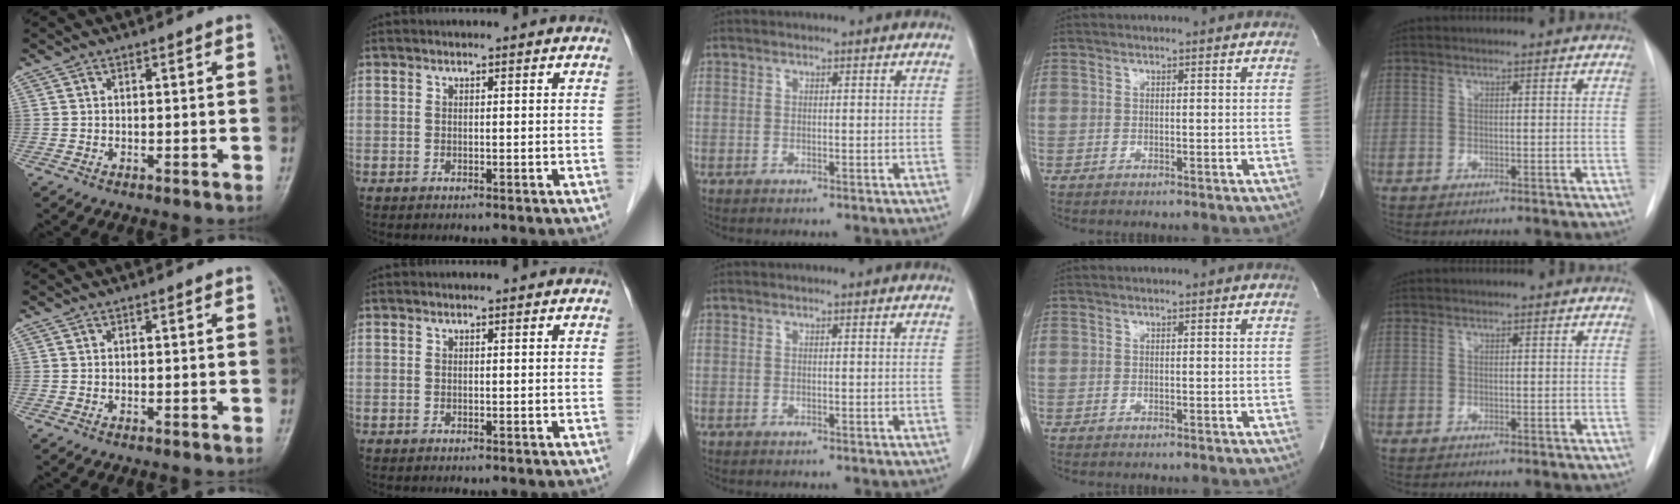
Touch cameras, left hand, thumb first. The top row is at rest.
{}